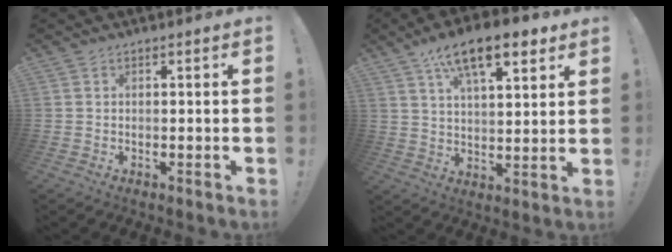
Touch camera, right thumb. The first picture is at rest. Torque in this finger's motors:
{"motor_torque": [-0.21, 1.14, 1.07, 1.18, 0.42]}